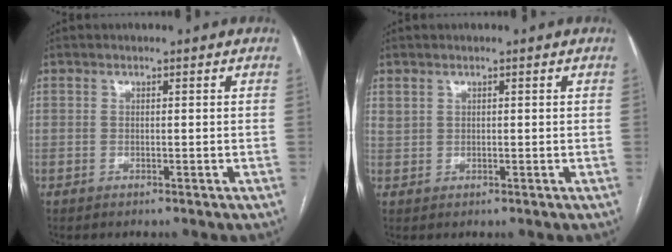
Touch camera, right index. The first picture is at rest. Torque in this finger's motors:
{"motor_torque": [0.20, 0.12, 0.03, 0.00]}